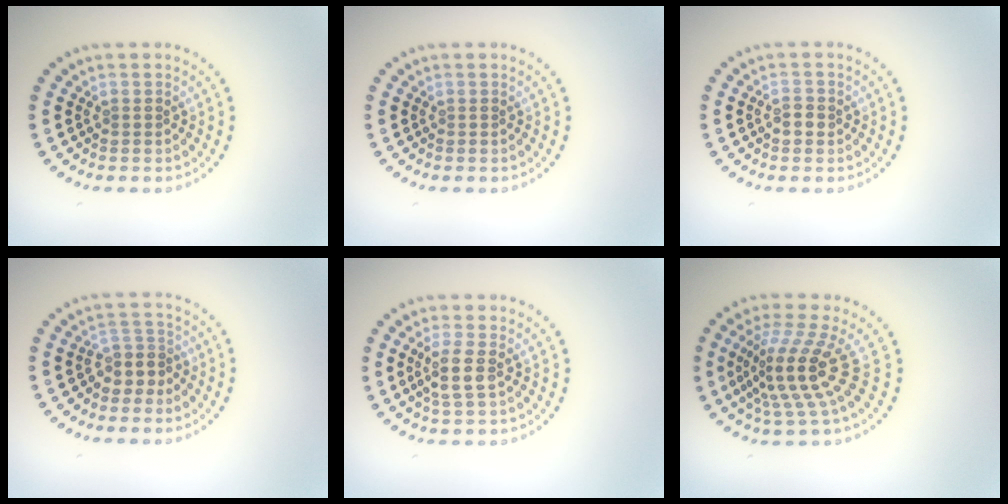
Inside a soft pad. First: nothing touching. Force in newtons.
{"total": 0.0}
{"total": 1.2, "press": 1.2, "slide": 0.1}
{"total": 2.3, "press": 1.8, "slide": 1.5}
{"total": 2.5, "press": 2.1, "slide": 1.2}
{"total": 5.2, "press": 3.6, "slide": 3.7}